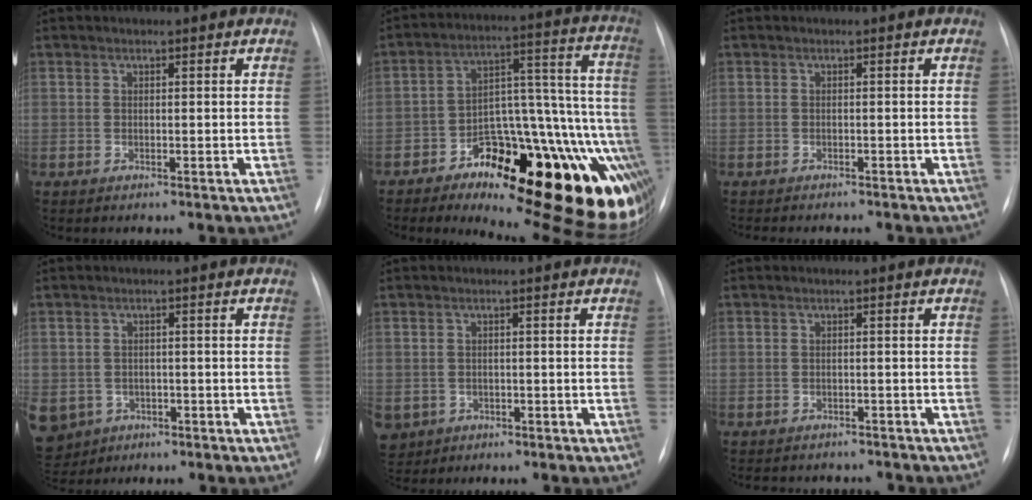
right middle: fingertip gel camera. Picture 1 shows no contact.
{"total": 32.1, "force": [-15.0, 9.7, 26.6], "torque": [-0.223, 0.037, -0.189]}
{"total": 4.9, "force": [-4.4, 1.2, 1.9], "torque": [-0.018, -0.002, -0.056]}
{"total": 12.3, "force": [-5.0, 10.5, 4.0], "torque": [-0.137, 0.004, -0.061]}
{"total": 5.9, "force": [-2.4, 5.2, 1.6], "torque": [-0.049, 0.004, -0.028]}
{"total": 6.5, "force": [-5.9, 2.4, 1.4], "torque": [-0.016, 0.005, -0.067]}